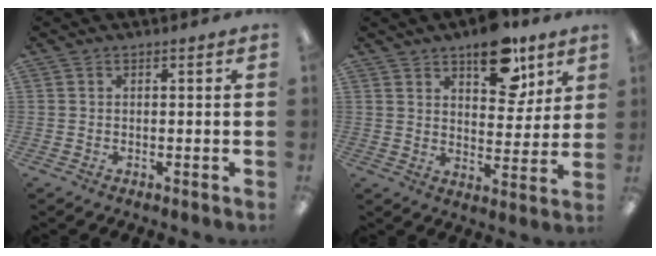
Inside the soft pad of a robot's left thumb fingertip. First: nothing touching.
{"total": 13.8, "force": [9.1, 7.0, 7.6], "torque": [-0.085, -0.043, 0.154]}